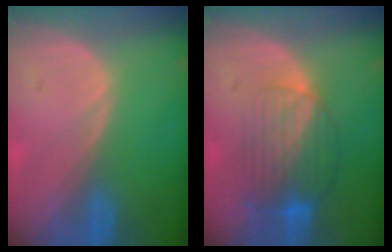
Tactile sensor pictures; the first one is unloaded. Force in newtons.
{"total": 8.4, "press": 7.1, "slide": 4.5}